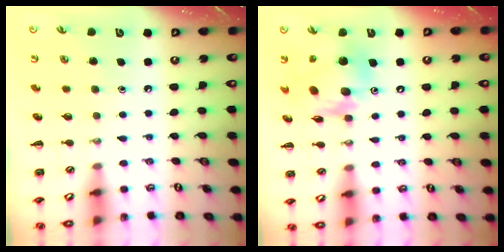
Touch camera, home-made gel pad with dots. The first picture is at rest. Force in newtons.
{"total": 13.8, "press": 13.1, "slide": 4.3}